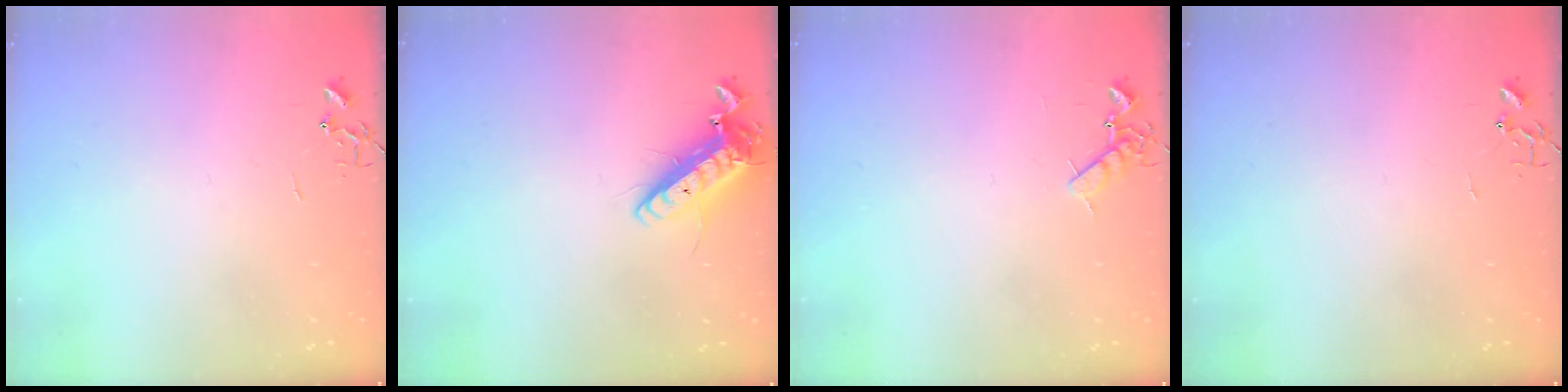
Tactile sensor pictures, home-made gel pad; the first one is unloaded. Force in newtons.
{"total": 14.5, "press": 14.2, "slide": 2.9}
{"total": 7.8, "press": 7.8, "slide": 0.8}
{"total": 0.0}